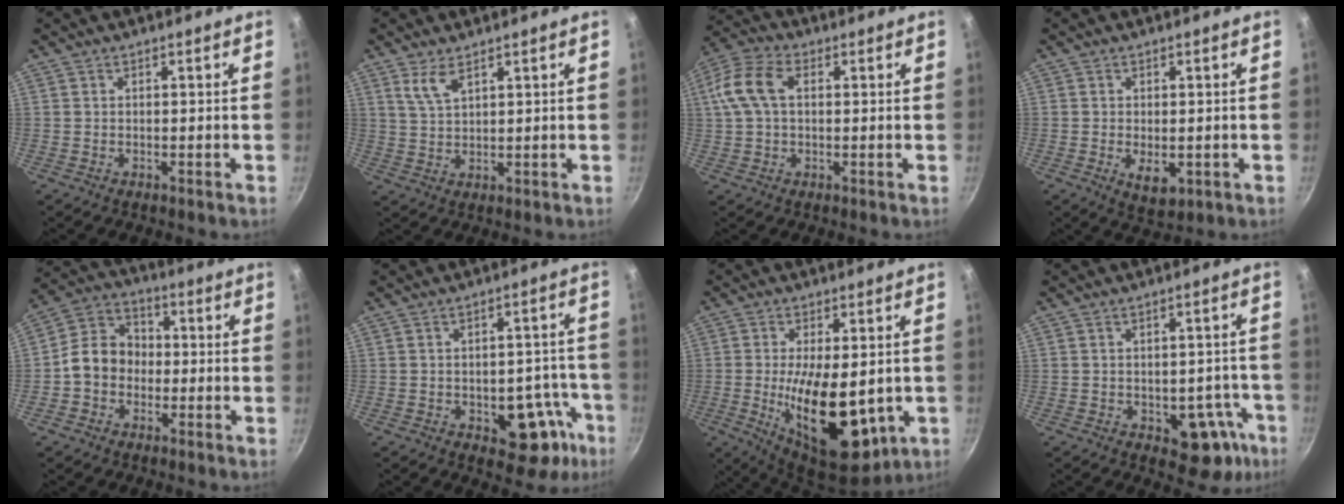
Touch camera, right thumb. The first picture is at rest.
{"total": 4.0, "force": [2.6, 1.6, 2.6], "torque": [-0.051, -0.011, 0.058]}
{"total": 9.2, "force": [1.8, 5.7, 7.0], "torque": [-0.157, 0.028, 0.031]}
{"total": 4.4, "force": [-0.9, 2.4, 3.5], "torque": [-0.053, -0.010, -0.005]}
{"total": 9.7, "force": [-1.6, 8.1, 5.1], "torque": [-0.074, 0.040, -0.045]}
{"total": 11.0, "force": [-4.7, 6.0, 8.0], "torque": [-0.058, 0.041, -0.049]}
{"total": 19.0, "force": [-3.2, 8.8, 16.5], "torque": [-0.259, -0.025, -0.022]}
{"total": 9.1, "force": [-4.0, 5.0, 6.5], "torque": [-0.044, 0.029, -0.039]}